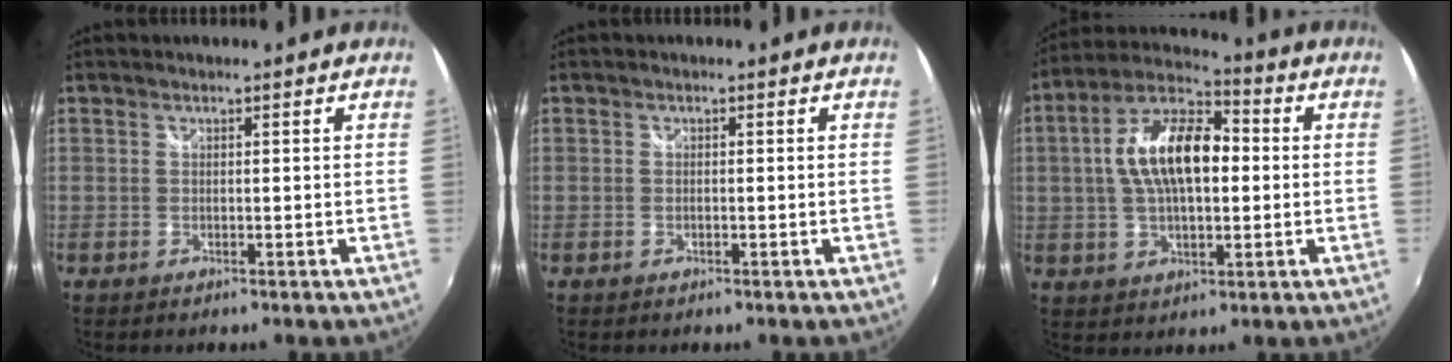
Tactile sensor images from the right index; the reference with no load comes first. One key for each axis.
{"total": 0.5, "fx": -0.3, "fy": 0.3, "fz": 0.4, "tx": -0.009, "ty": -0.001, "tz": -0.005}
{"total": 14.8, "fx": 1.0, "fy": 7.1, "fz": 12.9, "tx": -0.241, "ty": 0.022, "tz": 0.009}